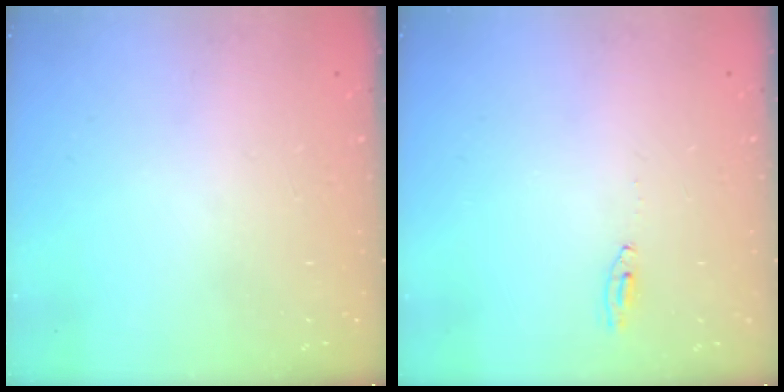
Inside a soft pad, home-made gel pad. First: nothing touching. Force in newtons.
{"total": 2.4, "press": 2.4, "slide": 0.2}